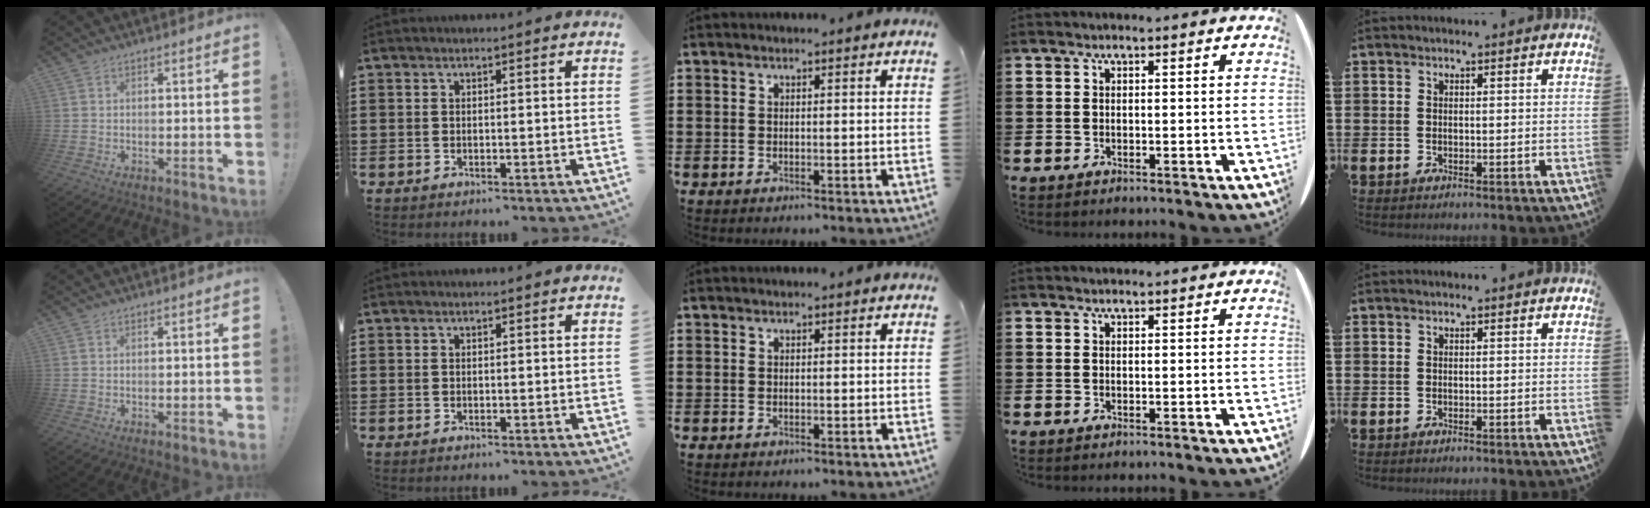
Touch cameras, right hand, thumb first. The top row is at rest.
{}